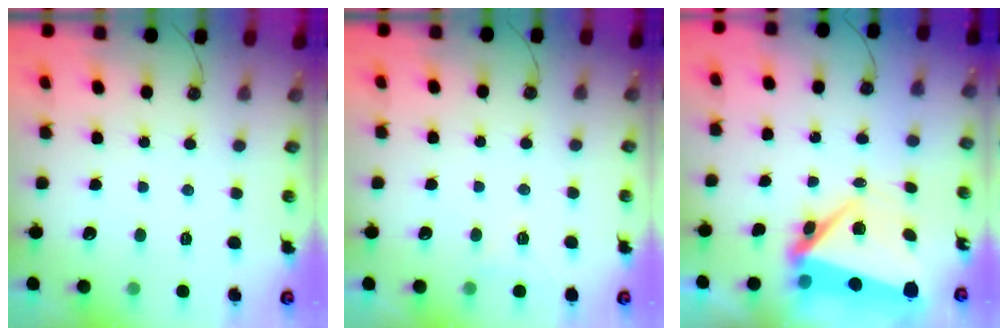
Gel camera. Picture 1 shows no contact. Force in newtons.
{"total": 3.2, "press": 3.2, "slide": 0.7}
{"total": 7.5, "press": 7.4, "slide": 0.9}